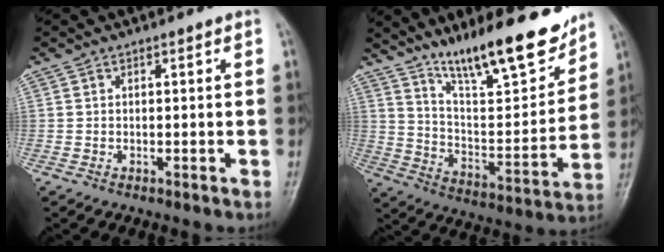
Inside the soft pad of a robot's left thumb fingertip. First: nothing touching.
{"total": 19.0, "force": [14.4, 4.4, 11.6], "torque": [-0.145, -0.084, 0.245]}